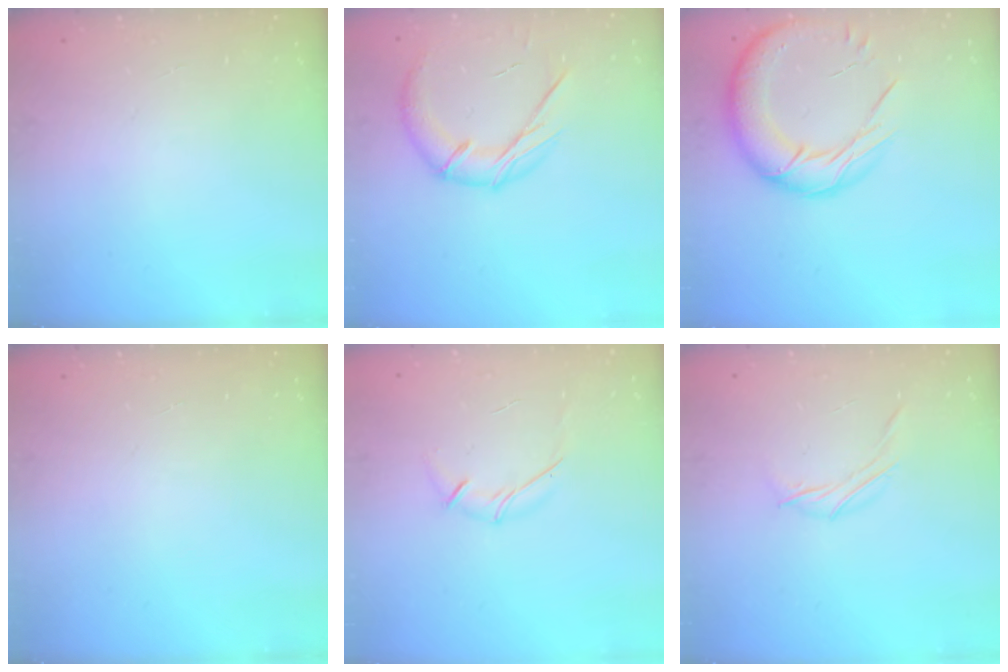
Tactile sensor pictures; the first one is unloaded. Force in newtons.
{"total": 11.8, "press": 11.8, "slide": 0.8}
{"total": 17.1, "press": 16.7, "slide": 3.5}
{"total": 0.0}
{"total": 6.3, "press": 6.2, "slide": 1.4}
{"total": 4.0, "press": 3.9, "slide": 1.0}